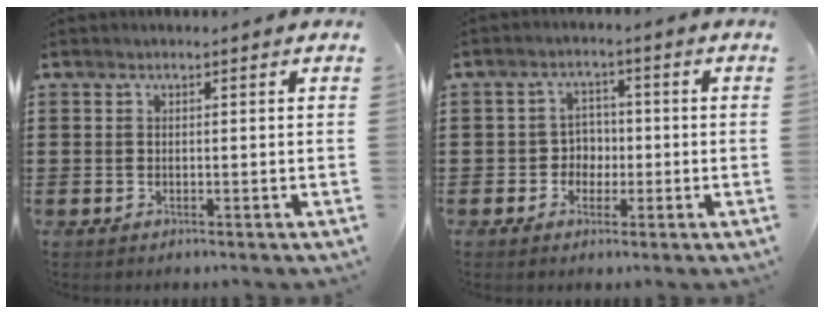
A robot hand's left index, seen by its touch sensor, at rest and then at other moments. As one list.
[{"total": 3.5, "force": [-1.0, 3.1, 1.2], "torque": [-0.036, 0.007, -0.025]}]